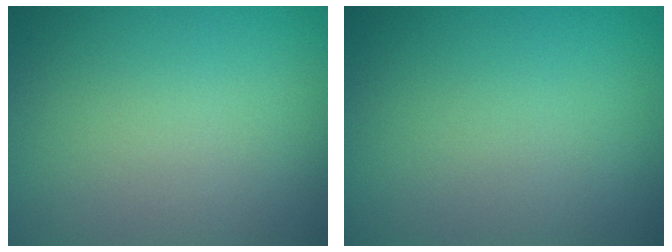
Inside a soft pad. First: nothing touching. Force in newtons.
{"total": 0.0}